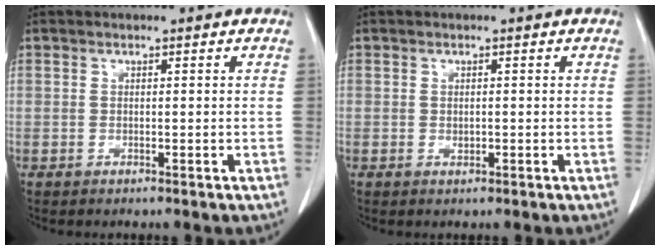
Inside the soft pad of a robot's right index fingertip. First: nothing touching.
{"total": 0.7, "force": [-0.1, 0.5, 0.5], "torque": [-0.009, 0.000, 0.000]}